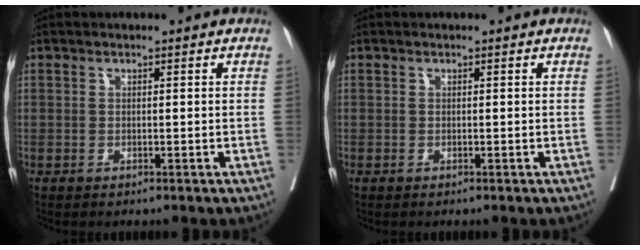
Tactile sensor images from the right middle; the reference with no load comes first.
{"total": 0.0}